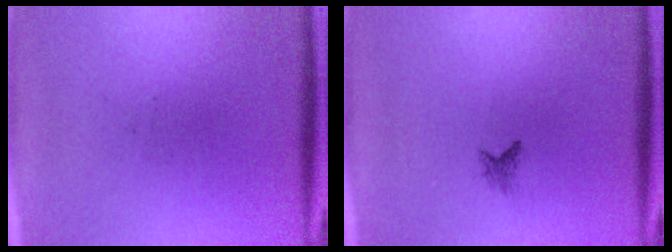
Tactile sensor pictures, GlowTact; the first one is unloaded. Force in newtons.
{"total": 0.8}